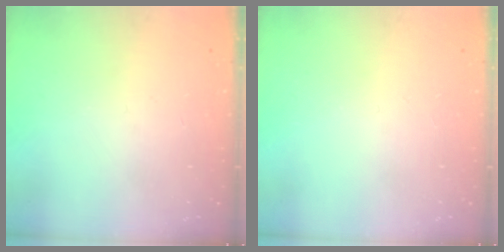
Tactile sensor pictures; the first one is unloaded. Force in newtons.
{"total": 0.0}